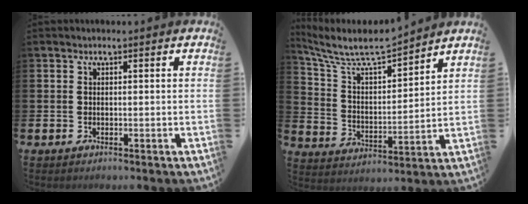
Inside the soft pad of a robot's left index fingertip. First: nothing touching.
{"total": 8.4, "force": [7.8, 1.4, 2.9], "torque": [-0.097, -0.053, 0.135]}